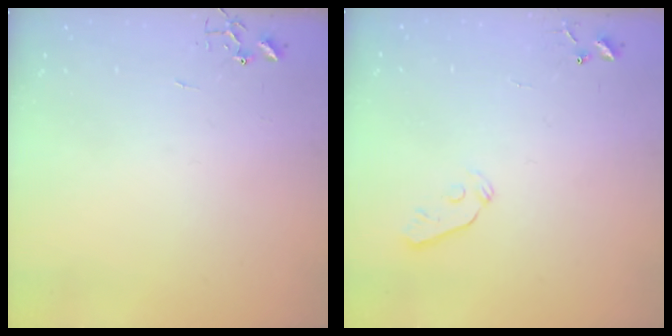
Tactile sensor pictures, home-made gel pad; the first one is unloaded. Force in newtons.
{"total": 3.7, "press": 3.6, "slide": 0.7}